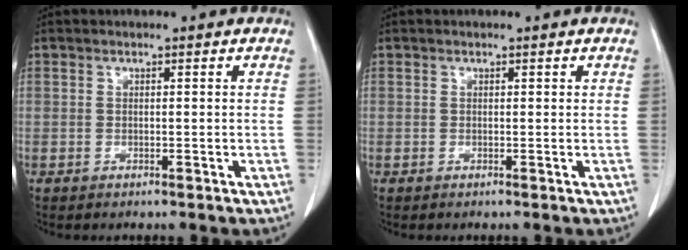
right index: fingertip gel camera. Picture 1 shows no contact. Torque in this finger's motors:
{"motor_torque": [0.04, 0.02, -0.01, 0.01]}